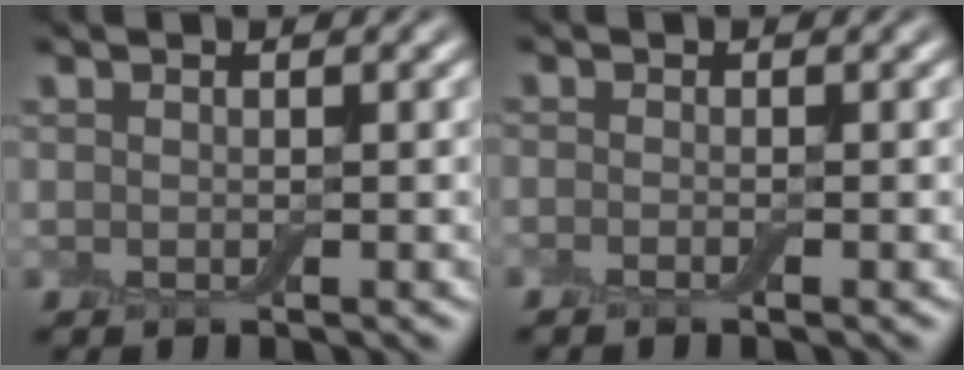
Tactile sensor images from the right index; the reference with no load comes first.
{"total": 0.7, "force": [-0.4, 0.2, 0.5], "torque": [-0.013, -0.003, -0.010]}